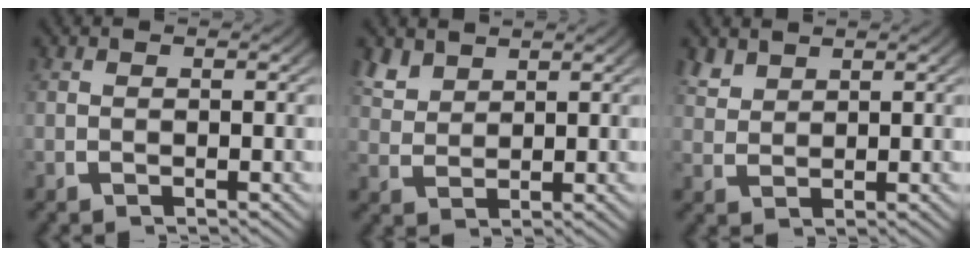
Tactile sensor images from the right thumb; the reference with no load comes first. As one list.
[{"total": 2.9, "force": [2.3, 1.3, 1.1], "torque": [-0.029, 0.000, 0.054]}, {"total": 2.3, "force": [2.0, 0.9, 0.7], "torque": [-0.015, 0.001, 0.046]}]